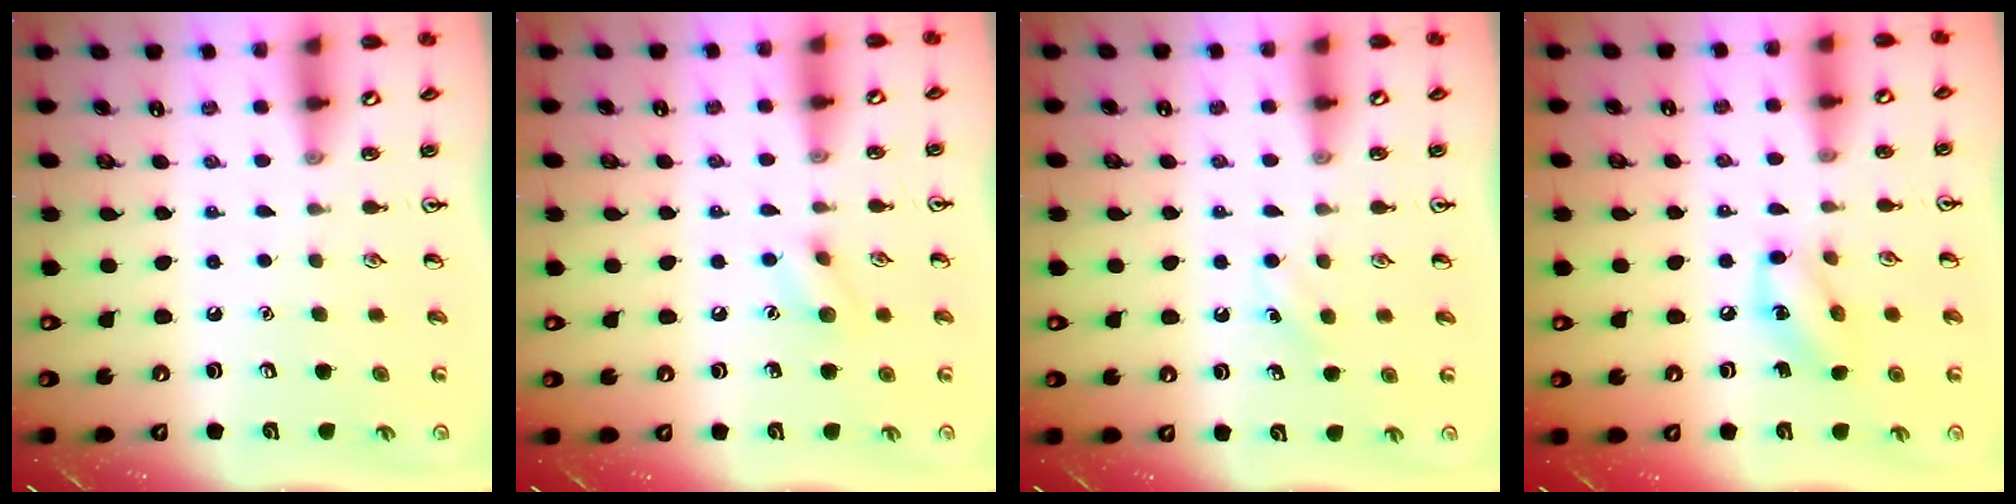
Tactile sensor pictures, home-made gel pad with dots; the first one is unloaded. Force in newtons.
{"total": 7.5, "press": 7.3, "slide": 1.4}
{"total": 3.2, "press": 2.9, "slide": 1.1}
{"total": 8.5, "press": 8.5, "slide": 0.7}